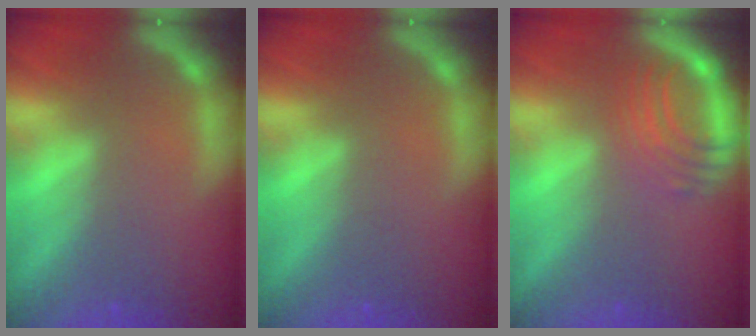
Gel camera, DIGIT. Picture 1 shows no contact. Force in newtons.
{"total": 0.0}
{"total": 5.5}